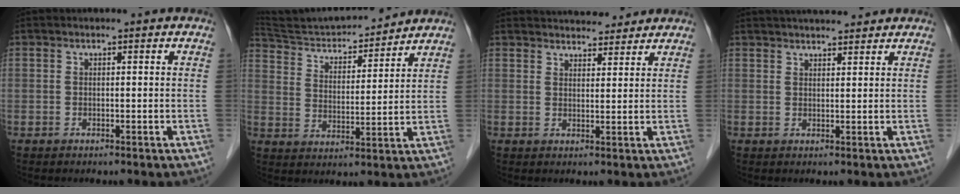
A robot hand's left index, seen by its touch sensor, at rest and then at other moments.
{"total": 15.6, "force": [14.9, 2.1, 4.3], "torque": [-0.075, 0.016, 0.247]}
{"total": 8.7, "force": [8.2, 2.2, 1.9], "torque": [-0.017, 0.015, 0.110]}
{"total": 8.1, "force": [7.3, 1.5, 3.1], "torque": [-0.045, 0.027, 0.105]}